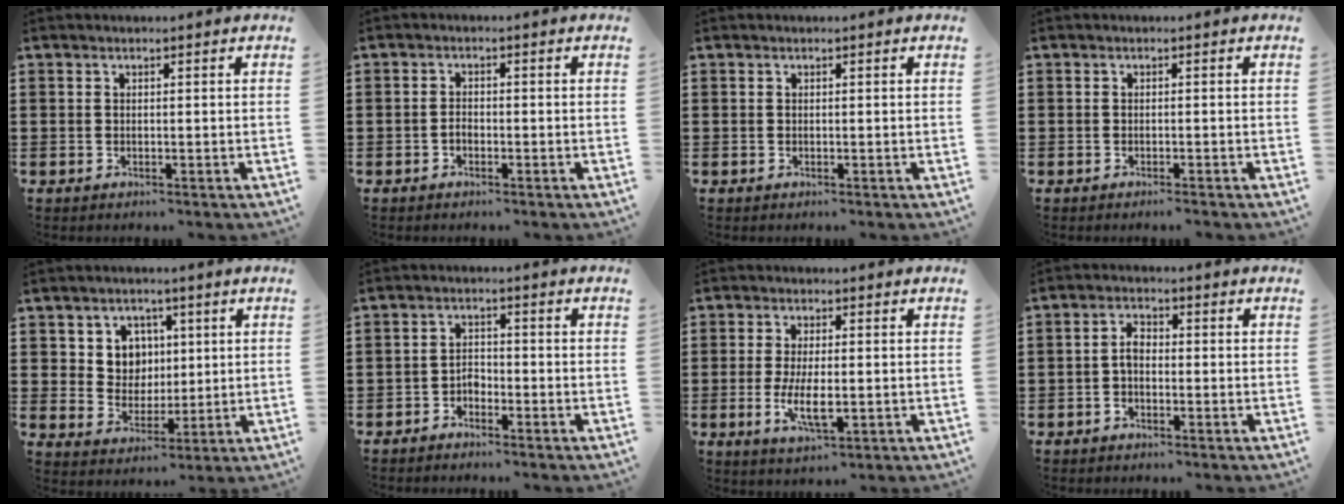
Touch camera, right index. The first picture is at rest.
{"total": 1.3, "force": [-0.6, 0.7, 0.9], "torque": [-0.020, 0.000, -0.012]}
{"total": 0.0}
{"total": 0.6, "force": [-0.5, 0.0, 0.3], "torque": [-0.007, -0.002, -0.010]}
{"total": 5.9, "force": [2.0, 5.3, 1.7], "torque": [-0.053, 0.011, 0.034]}
{"total": 2.0, "force": [-1.8, 0.8, 0.3], "torque": [-0.014, 0.003, -0.038]}
{"total": 6.3, "force": [-0.9, 2.3, 5.7], "torque": [-0.119, -0.005, -0.020]}
{"total": 4.0, "force": [-1.2, 1.8, 3.3], "torque": [-0.075, 0.003, -0.026]}